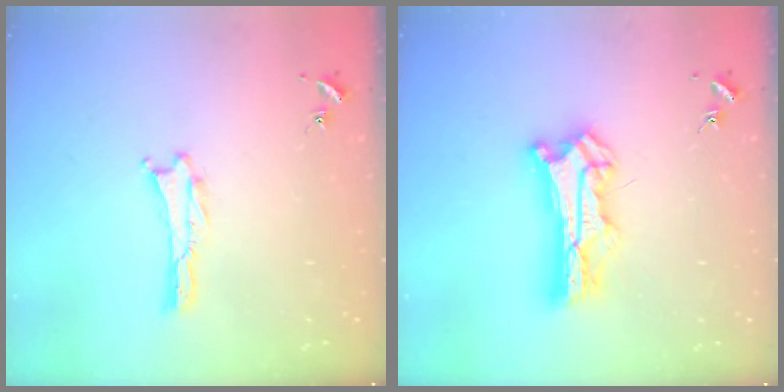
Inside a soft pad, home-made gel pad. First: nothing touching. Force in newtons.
{"total": 10.7, "press": 10.6, "slide": 1.0}